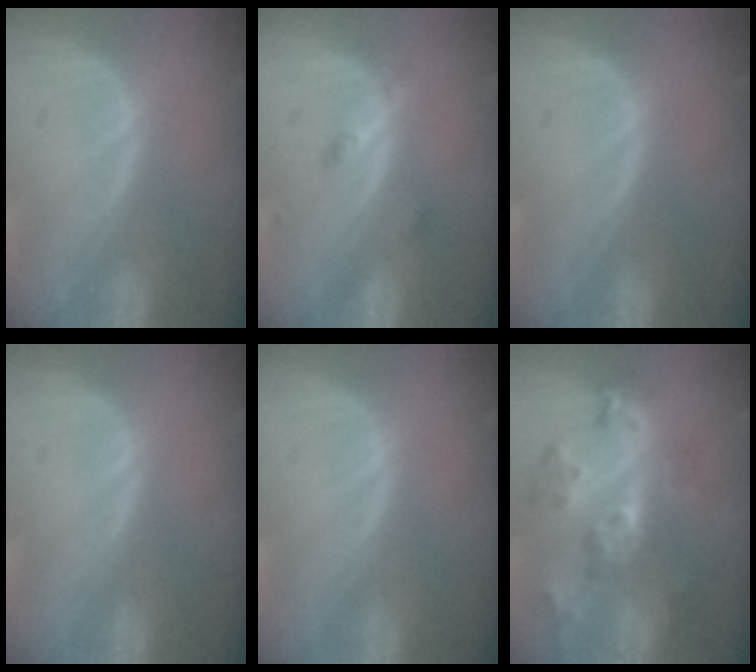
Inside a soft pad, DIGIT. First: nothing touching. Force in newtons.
{"total": 3.2, "press": 2.7, "slide": 1.7}
{"total": 0.0}
{"total": 0.0}
{"total": 0.0}
{"total": 8.6, "press": 7.8, "slide": 3.8}